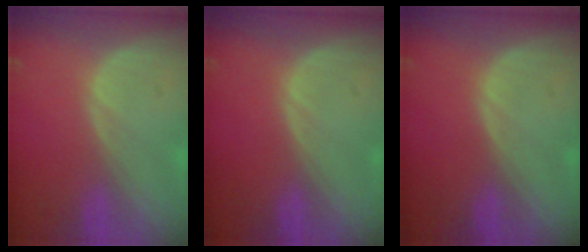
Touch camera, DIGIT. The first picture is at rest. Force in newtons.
{"total": 0.0}
{"total": 0.0}